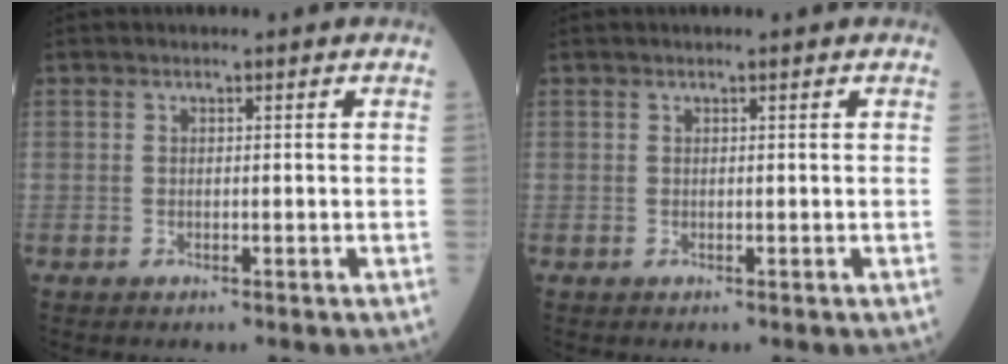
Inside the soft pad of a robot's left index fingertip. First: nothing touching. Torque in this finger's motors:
{"motor_torque": [0.47, -1.66, 0.03, 0.01]}